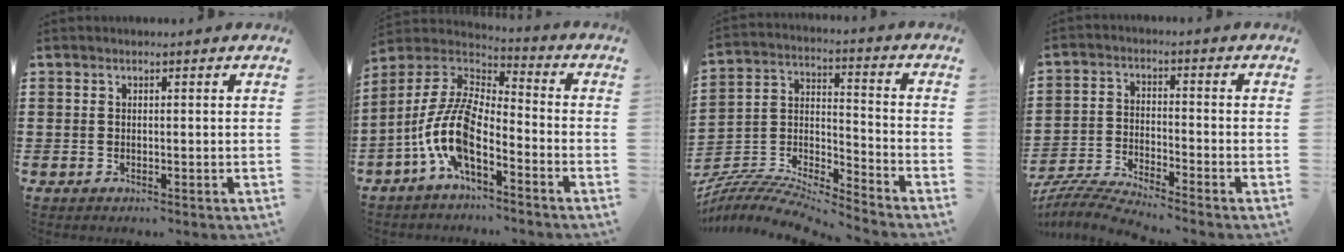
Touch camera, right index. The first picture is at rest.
{"total": 10.3, "force": [-4.9, 3.8, 8.2], "torque": [-0.215, -0.024, -0.107]}
{"total": 7.9, "force": [-7.7, 0.6, 1.7], "torque": [-0.040, -0.002, -0.159]}
{"total": 5.4, "force": [-5.3, -0.4, 1.1], "torque": [-0.046, -0.018, -0.111]}